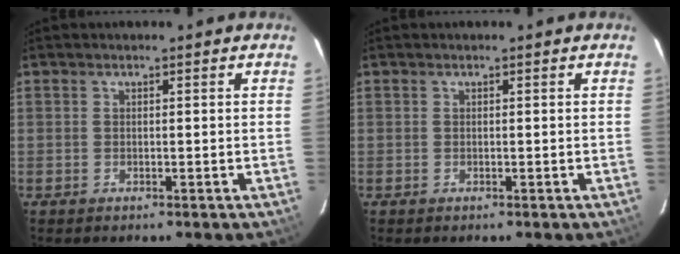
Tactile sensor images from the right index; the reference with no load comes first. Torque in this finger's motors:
{"motor_torque": [0.00, 0.00, 0.00, 0.00]}